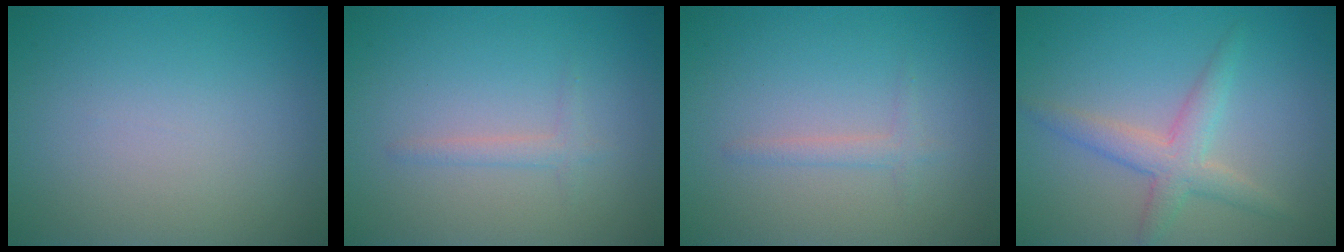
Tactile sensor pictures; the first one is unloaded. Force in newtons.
{"total": 1.2, "press": 1.2, "slide": 0.0}
{"total": 1.2, "press": 1.2, "slide": 0.0}
{"total": 3.2, "press": 3.2, "slide": 0.2}